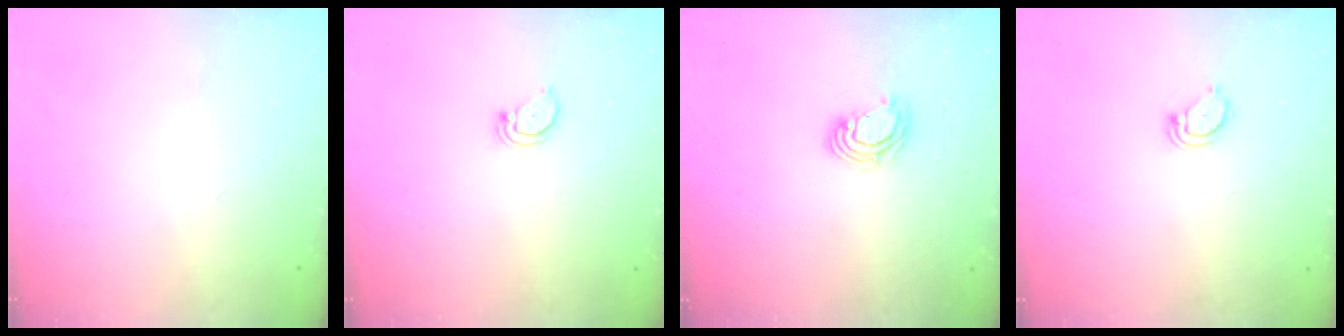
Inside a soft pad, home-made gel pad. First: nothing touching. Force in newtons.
{"total": 1.5, "press": 1.5, "slide": 0.2}
{"total": 5.1, "press": 5.1, "slide": 0.3}
{"total": 2.1, "press": 2.1, "slide": 0.2}